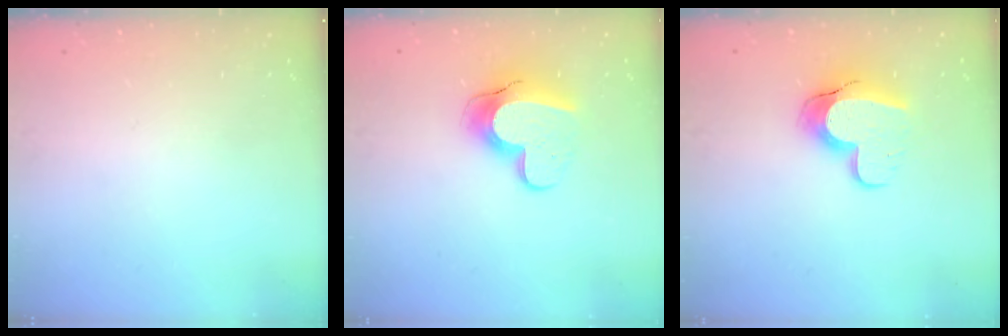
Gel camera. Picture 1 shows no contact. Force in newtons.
{"total": 13.1, "press": 13.0, "slide": 1.2}
{"total": 11.8, "press": 11.7, "slide": 1.0}